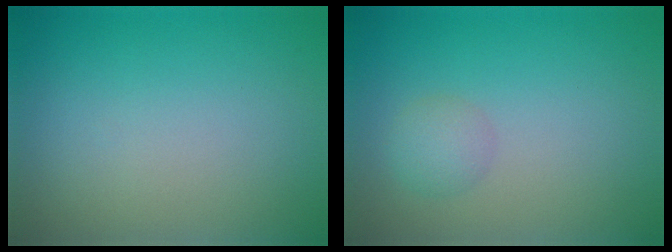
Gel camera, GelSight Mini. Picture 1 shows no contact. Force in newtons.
{"total": 1.6, "press": 1.6, "slide": 0.1}